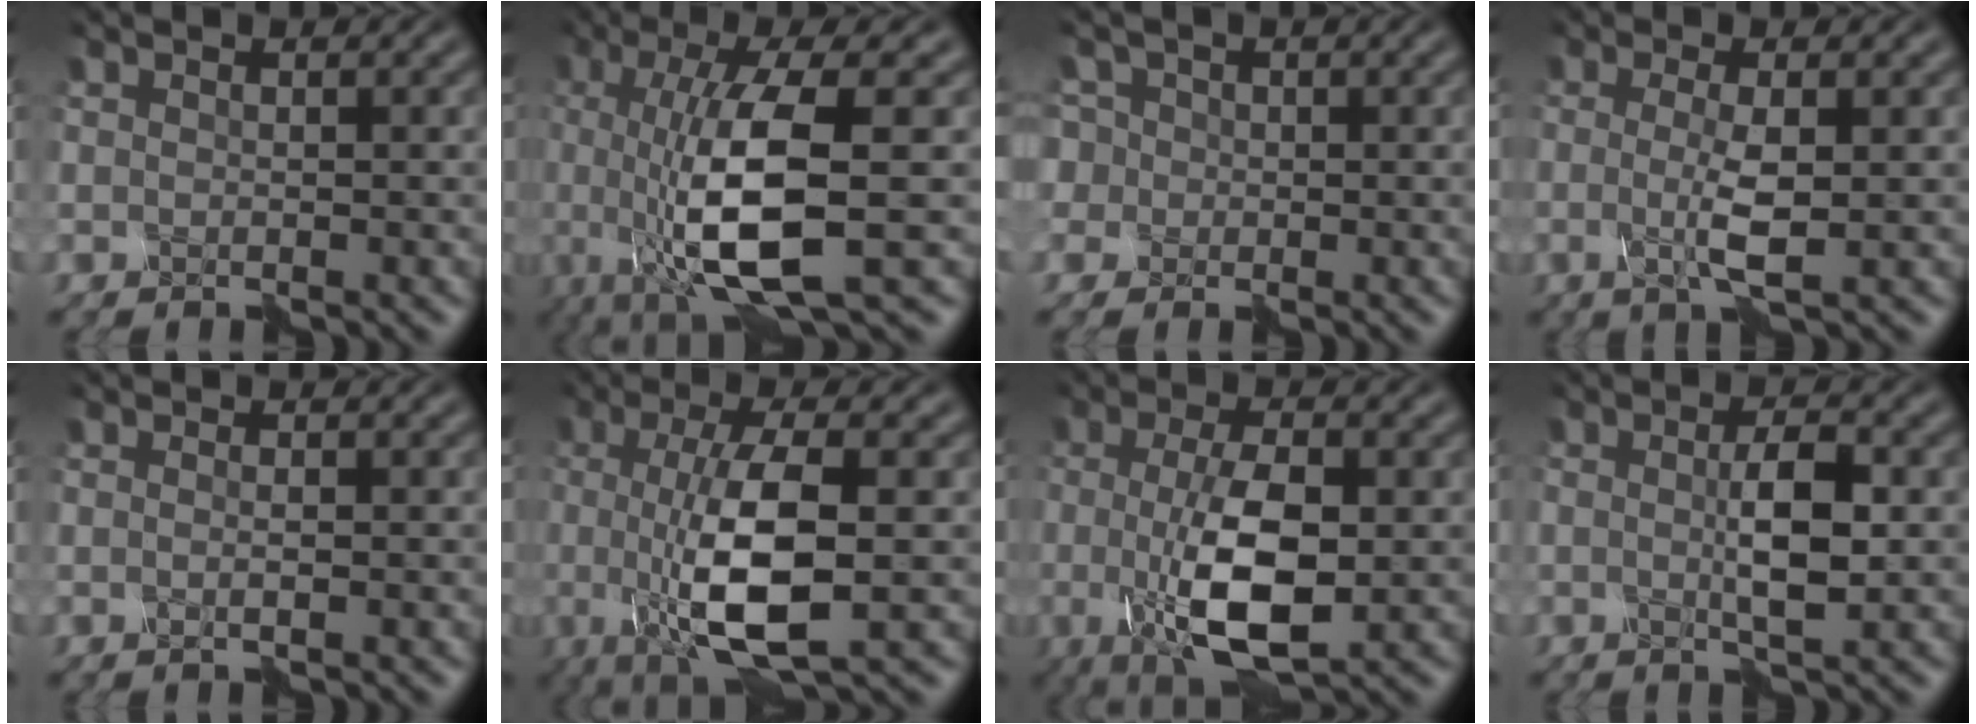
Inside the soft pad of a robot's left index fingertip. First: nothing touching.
{"total": 9.2, "force": [-1.2, 2.2, 8.9], "torque": [-0.164, -0.007, -0.020]}
{"total": 4.6, "force": [1.2, 4.0, 2.0], "torque": [-0.064, 0.028, -0.012]}
{"total": 3.2, "force": [-0.5, 0.2, 3.2], "torque": [-0.076, -0.005, -0.005]}
{"total": 1.0, "force": [0.2, 0.1, 1.0], "torque": [-0.012, -0.001, -0.009]}
{"total": 7.8, "force": [-1.0, 1.9, 7.5], "torque": [-0.151, -0.009, -0.013]}
{"total": 7.4, "force": [-1.1, 2.4, 6.9], "torque": [-0.146, -0.011, -0.015]}
{"total": 3.3, "force": [-0.2, 0.3, 3.2], "torque": [-0.071, 0.002, 0.000]}